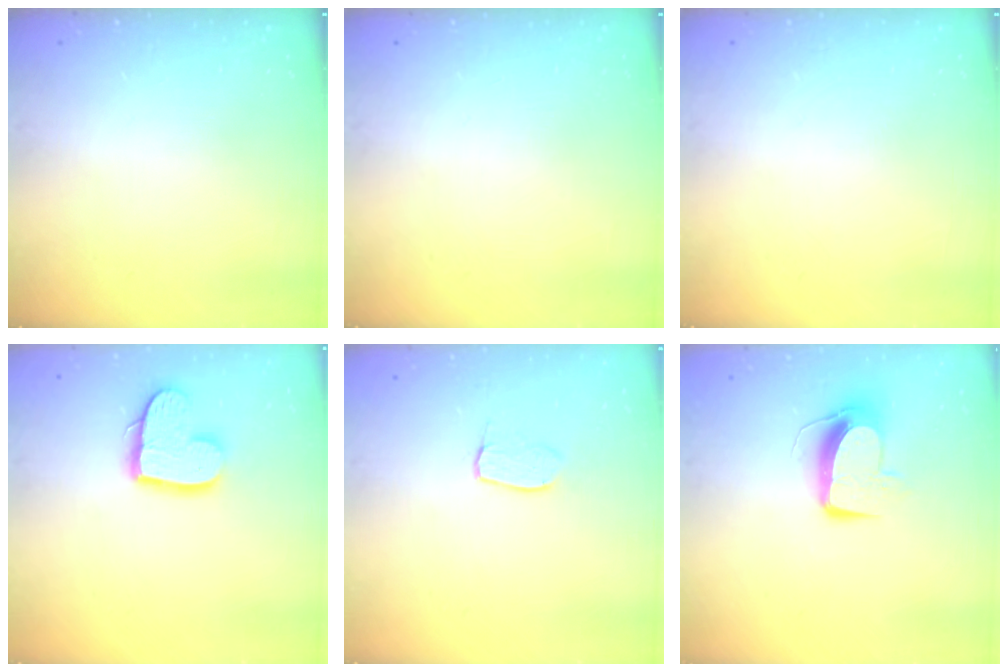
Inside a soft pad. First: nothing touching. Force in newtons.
{"total": 0.0}
{"total": 0.0}
{"total": 12.5, "press": 12.4, "slide": 1.1}
{"total": 4.3, "press": 4.3, "slide": 0.2}
{"total": 9.8, "press": 9.7, "slide": 0.7}